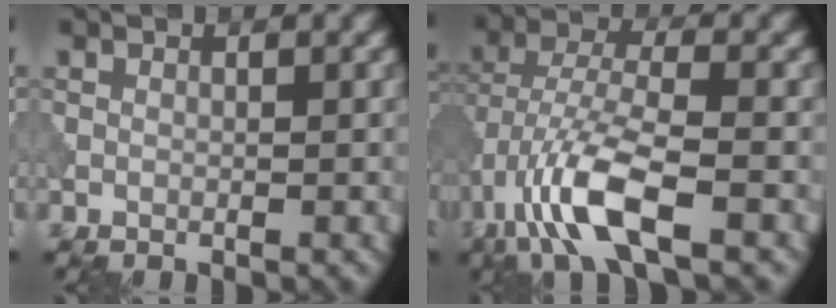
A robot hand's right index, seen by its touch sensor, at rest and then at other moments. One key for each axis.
{"total": 7.8, "fx": -3.8, "fy": 2.4, "fz": 6.3, "tx": -0.128, "ty": 0.004, "tz": -0.084}